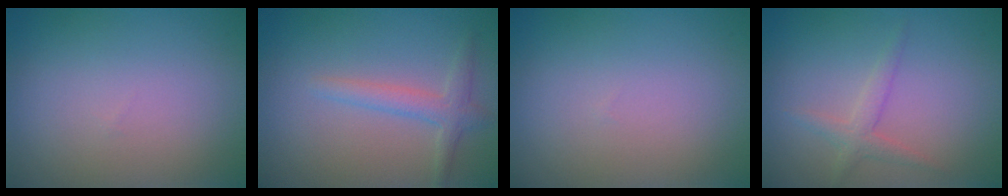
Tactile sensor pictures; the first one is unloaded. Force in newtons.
{"total": 2.3, "press": 2.3, "slide": 0.1}
{"total": 0.0}
{"total": 1.8, "press": 1.8, "slide": 0.1}